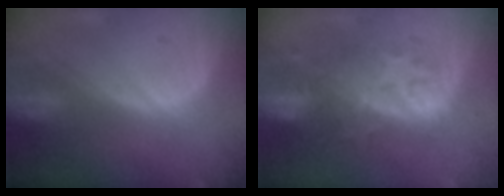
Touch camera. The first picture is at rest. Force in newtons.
{"total": 9.1, "press": 8.6, "slide": 3.0}